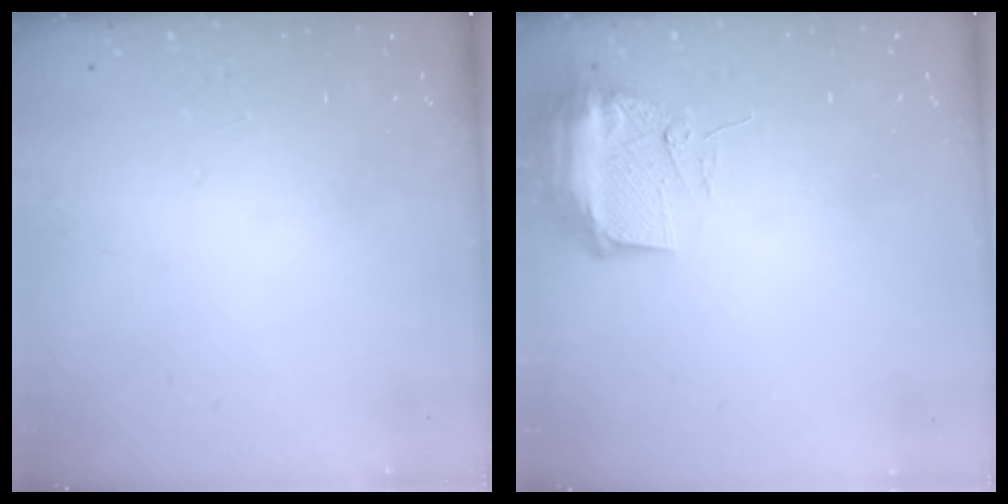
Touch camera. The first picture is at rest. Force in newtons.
{"total": 9.8, "press": 9.7, "slide": 1.2}